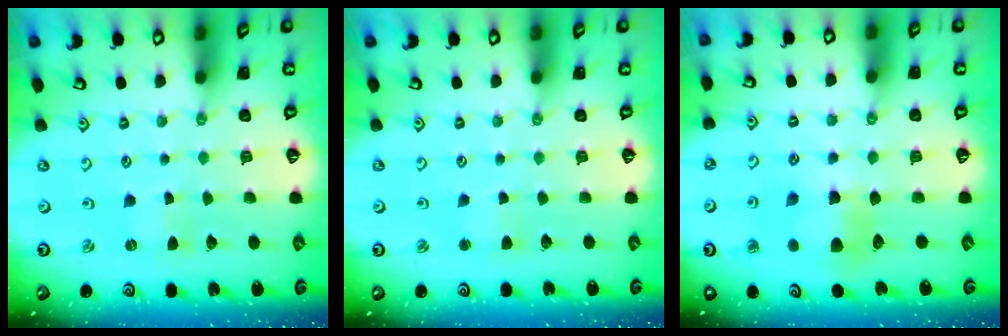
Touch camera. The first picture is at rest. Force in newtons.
{"total": 3.0, "press": 3.0, "slide": 0.3}
{"total": 7.0, "press": 7.0, "slide": 0.6}